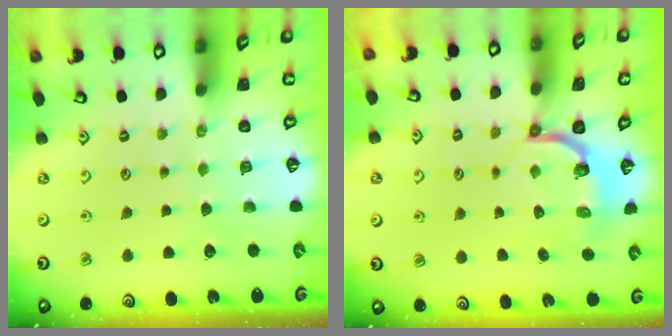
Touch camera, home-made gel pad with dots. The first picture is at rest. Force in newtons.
{"total": 4.3, "press": 3.1, "slide": 3.0}